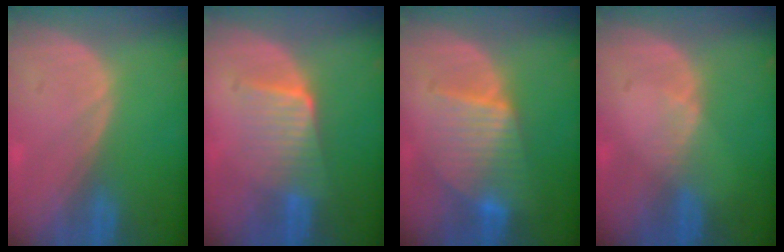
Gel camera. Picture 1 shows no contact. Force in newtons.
{"total": 6.8, "press": 6.0, "slide": 3.2}
{"total": 7.4, "press": 7.4, "slide": 0.2}
{"total": 1.1, "press": 1.1, "slide": 0.2}